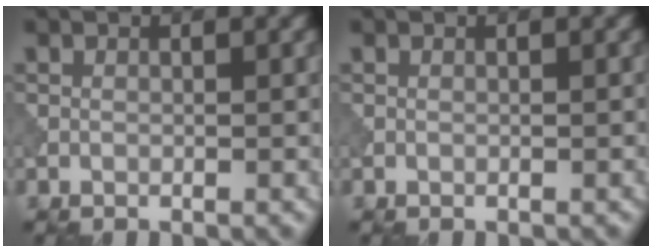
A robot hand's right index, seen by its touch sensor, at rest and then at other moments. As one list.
[{"total": 0.0}]